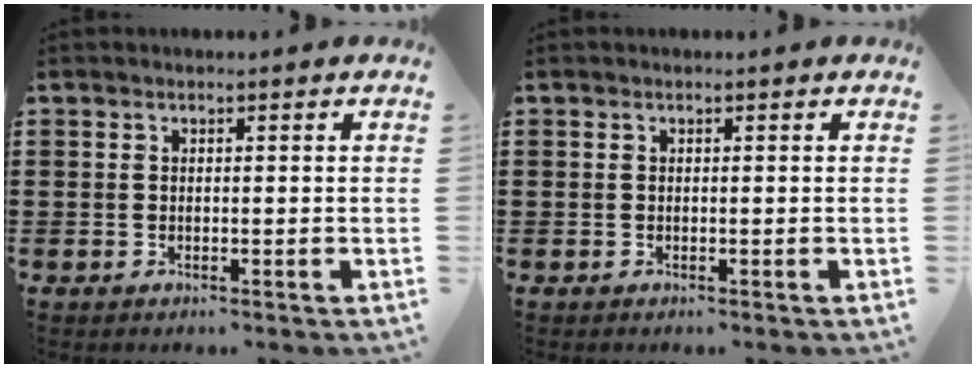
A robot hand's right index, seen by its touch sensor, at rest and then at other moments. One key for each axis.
{"total": 0.0}